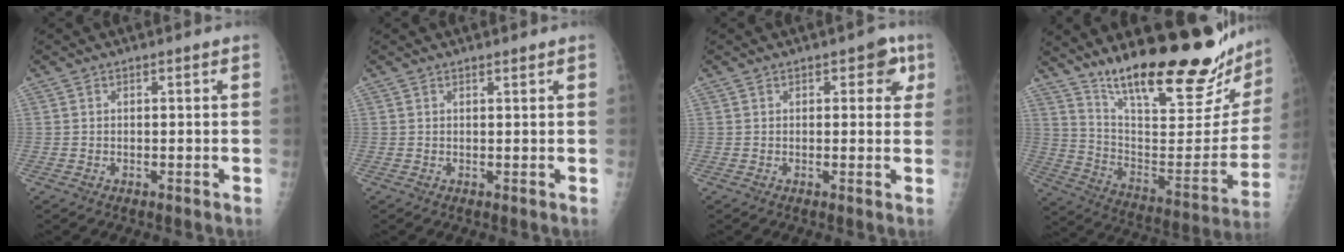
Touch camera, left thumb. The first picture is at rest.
{"total": 0.7, "force": [0.5, 0.2, 0.4], "torque": [-0.007, -0.003, 0.008]}
{"total": 4.6, "force": [1.7, 2.7, 3.3], "torque": [-0.004, 0.000, 0.009]}
{"total": 29.3, "force": [22.3, 6.8, 17.8], "torque": [-0.239, -0.118, 0.337]}